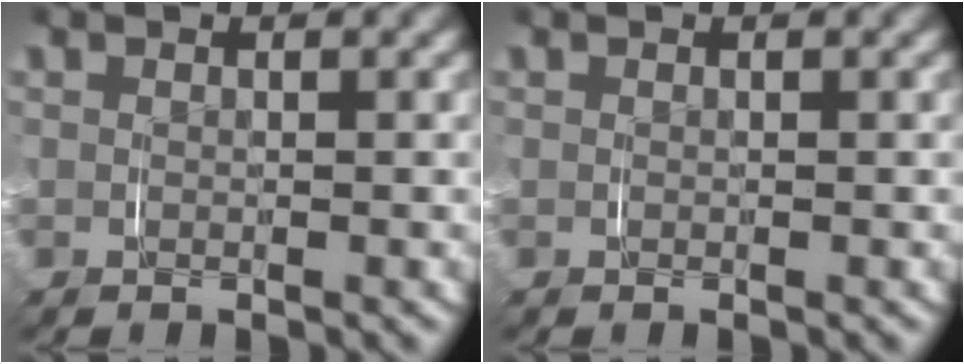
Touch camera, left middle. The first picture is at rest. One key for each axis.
{"total": 0.0}